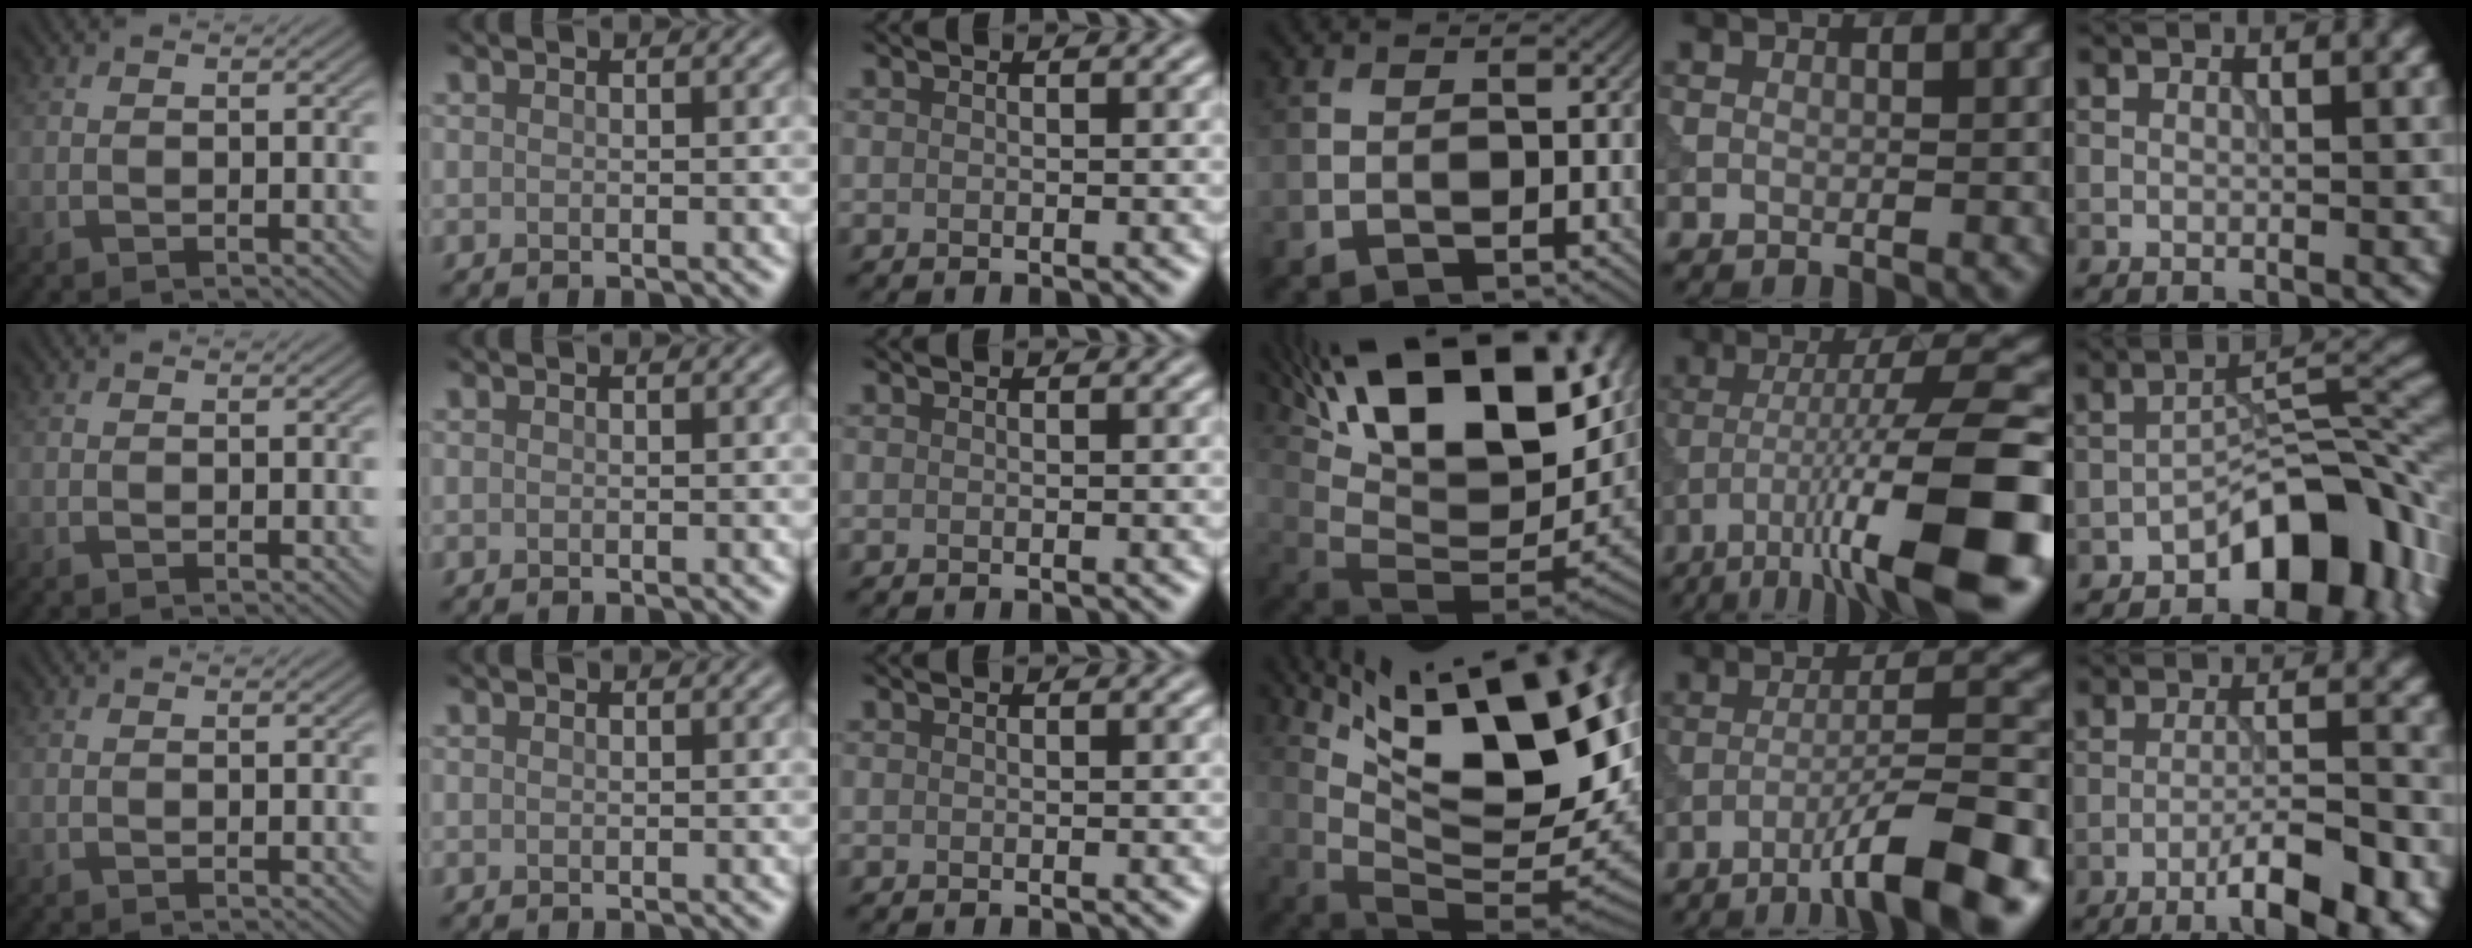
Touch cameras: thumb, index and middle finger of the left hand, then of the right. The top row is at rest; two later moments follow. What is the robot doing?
{"motion": "dispense", "object": "syringe"}